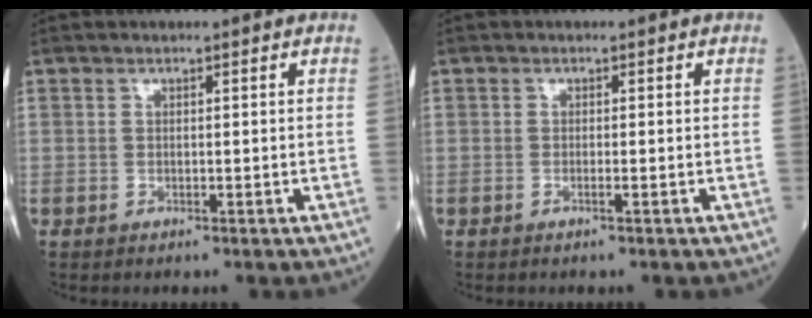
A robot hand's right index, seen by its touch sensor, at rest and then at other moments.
{"total": 0.6, "force": [-0.3, -0.1, 0.5], "torque": [-0.011, 0.001, -0.003]}